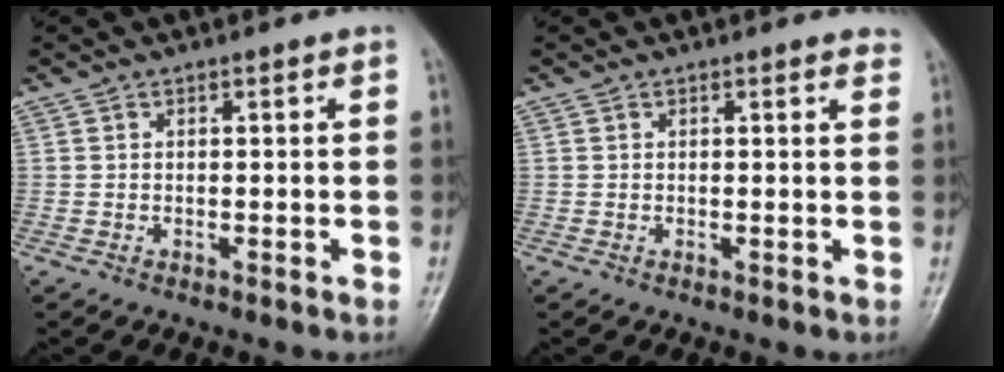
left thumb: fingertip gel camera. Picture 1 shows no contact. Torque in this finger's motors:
{"motor_torque": [-0.15, -0.12, -0.20, -0.12, -0.01]}